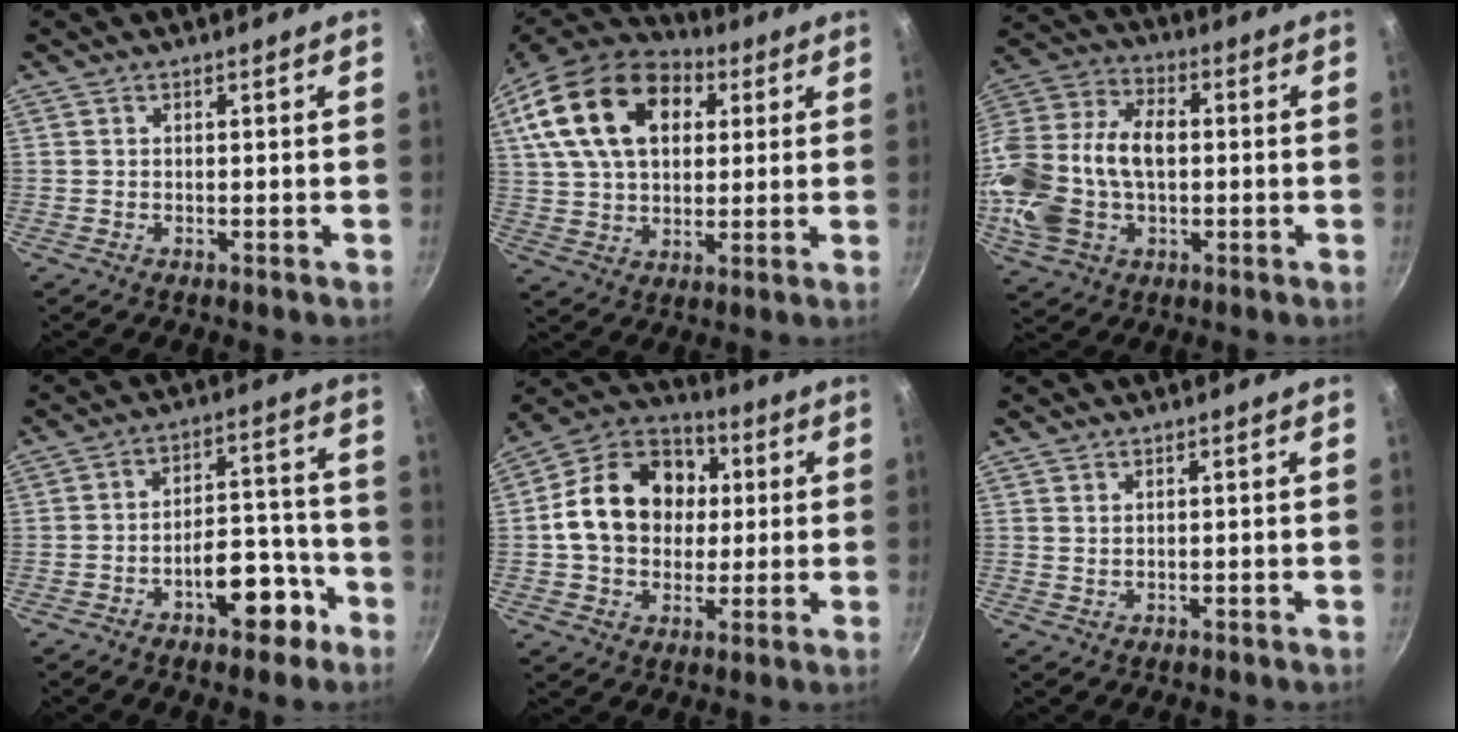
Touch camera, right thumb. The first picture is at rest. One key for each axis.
{"total": 22.4, "fx": 8.0, "fy": 14.5, "fz": 15.0, "tx": -0.255, "ty": 0.007, "tz": 0.133}
{"total": 21.1, "fx": -0.4, "fy": 14.3, "fz": 15.5, "tx": -0.312, "ty": 0.036, "tz": -0.008}
{"total": 11.1, "fx": -5.8, "fy": 5.7, "fz": 7.5, "tx": -0.069, "ty": 0.068, "tz": -0.073}
{"total": 18.5, "fx": 2.1, "fy": 14.6, "fz": 11.2, "tx": -0.161, "ty": 0.026, "tz": 0.024}
{"total": 1.0, "fx": 0.8, "fy": 0.4, "fz": 0.4, "tx": -0.004, "ty": -0.008, "tz": 0.014}